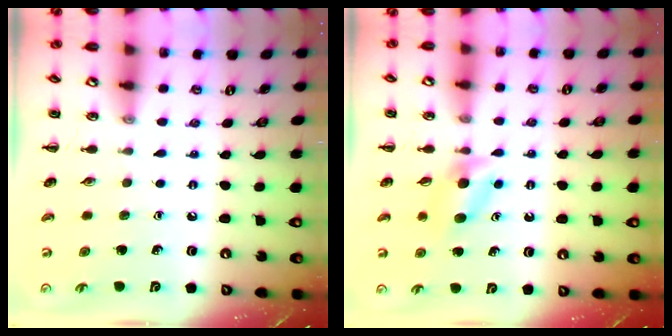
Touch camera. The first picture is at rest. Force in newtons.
{"total": 4.1, "press": 3.7, "slide": 1.6}